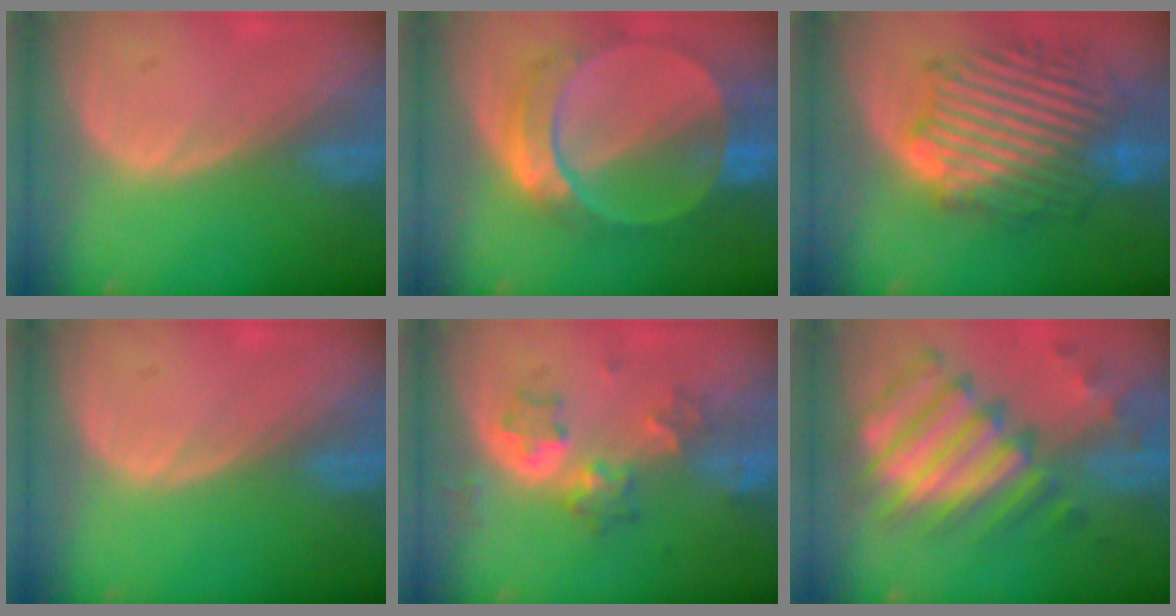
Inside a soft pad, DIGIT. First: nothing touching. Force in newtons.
{"total": 9.8, "press": 8.3, "slide": 5.1}
{"total": 13.2, "press": 13.2, "slide": 1.0}
{"total": 0.0}
{"total": 6.3, "press": 5.6, "slide": 2.7}
{"total": 12.1, "press": 10.4, "slide": 6.1}